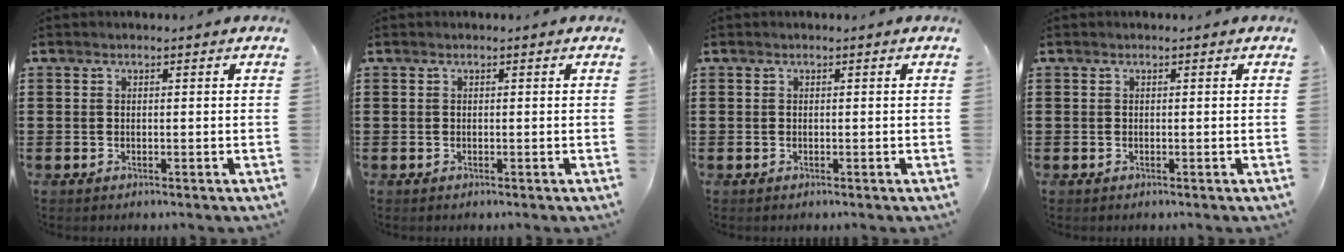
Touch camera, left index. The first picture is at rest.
{"total": 0.0}
{"total": 0.0}
{"total": 0.0}